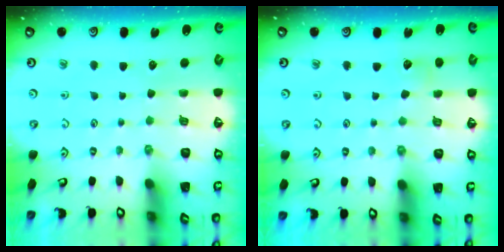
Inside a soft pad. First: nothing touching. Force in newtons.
{"total": 4.8, "press": 4.8, "slide": 0.5}